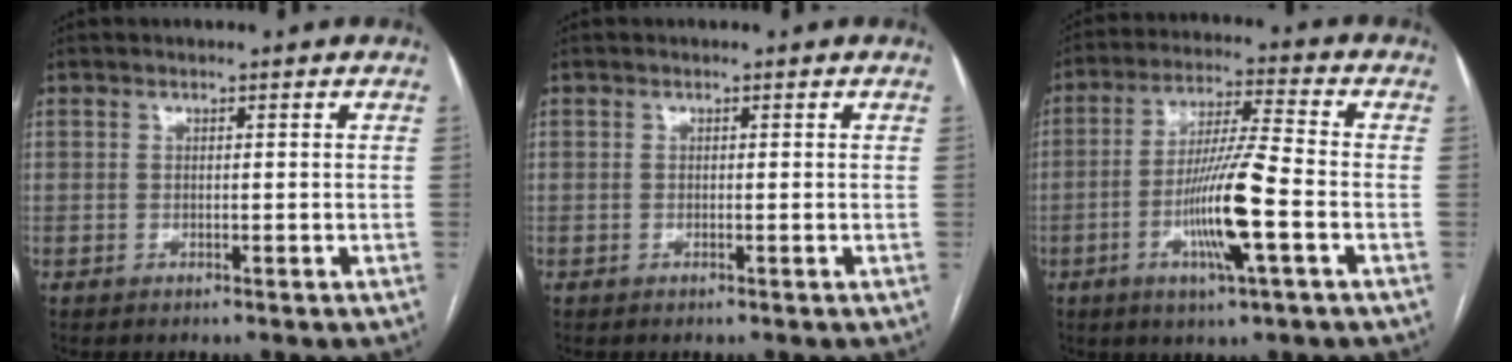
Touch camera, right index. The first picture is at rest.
{"total": 0.0}
{"total": 12.1, "force": [-3.7, 0.2, 11.5], "torque": [-0.222, -0.008, -0.070]}